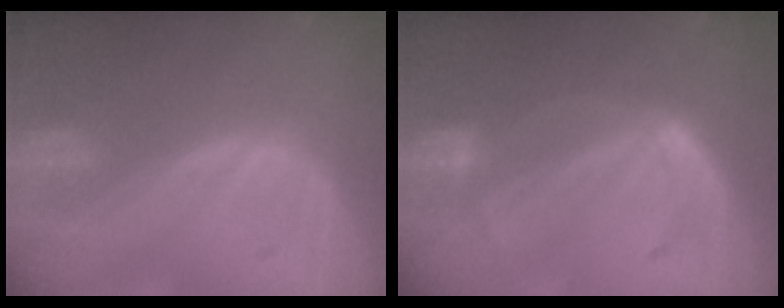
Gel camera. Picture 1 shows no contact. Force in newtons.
{"total": 4.9, "press": 4.9, "slide": 0.3}